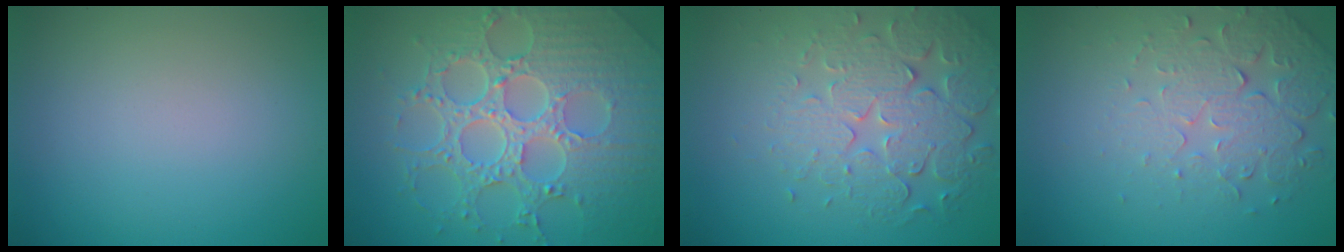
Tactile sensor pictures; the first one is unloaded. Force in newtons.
{"total": 8.2, "press": 6.0, "slide": 5.5}
{"total": 5.9, "press": 4.8, "slide": 3.4}
{"total": 5.0, "press": 3.4, "slide": 3.6}